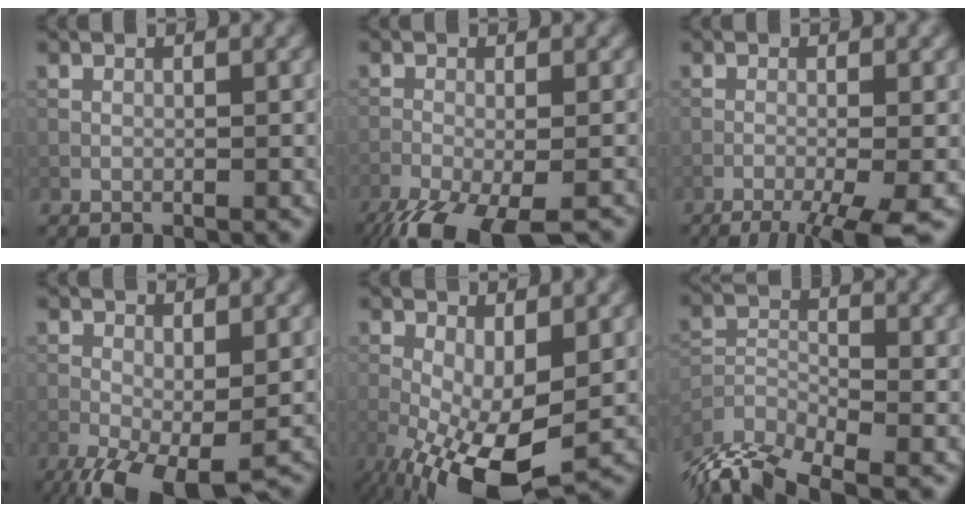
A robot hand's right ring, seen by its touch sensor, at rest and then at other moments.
{"total": 9.3, "force": [-7.2, 2.8, 5.2], "torque": [-0.104, -0.038, -0.105]}
{"total": 4.9, "force": [-2.8, 0.6, 3.9], "torque": [-0.060, -0.001, -0.050]}
{"total": 7.4, "force": [-3.5, 2.9, 5.9], "torque": [-0.125, -0.026, -0.052]}
{"total": 9.8, "force": [-3.4, 3.5, 8.5], "torque": [-0.184, -0.019, -0.054]}
{"total": 8.1, "force": [-6.3, 2.7, 4.3], "torque": [-0.085, -0.008, -0.127]}